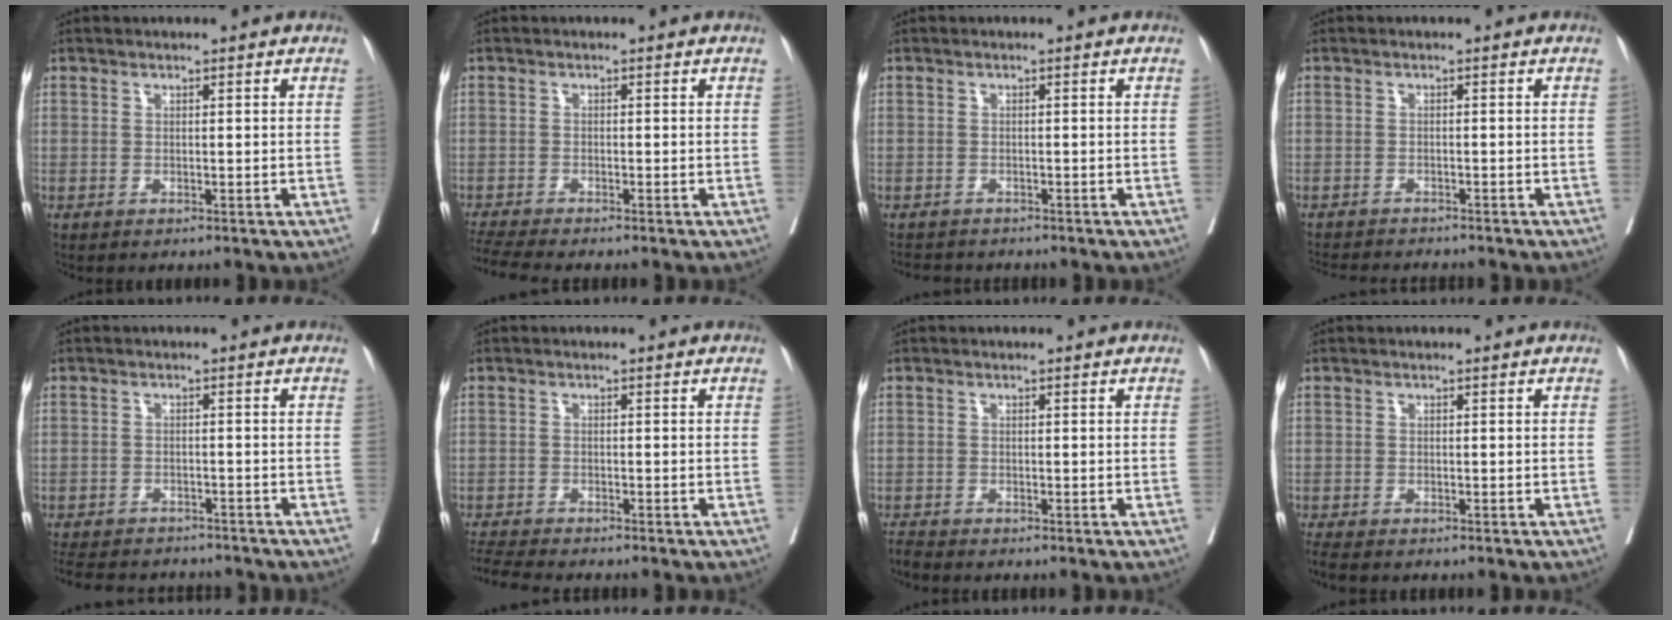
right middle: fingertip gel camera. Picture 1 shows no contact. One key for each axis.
{"total": 4.0, "fx": -3.6, "fy": -0.8, "fz": 1.3, "tx": -0.028, "ty": -0.016, "tz": -0.067}
{"total": 3.4, "fx": -3.2, "fy": 1.2, "fz": 0.5, "tx": -0.009, "ty": -0.008, "tz": -0.049}
{"total": 7.6, "fx": -7.2, "fy": 0.9, "fz": 2.4, "tx": -0.035, "ty": -0.011, "tz": -0.104}
{"total": 13.0, "fx": -11.6, "fy": 4.0, "fz": 4.2, "tx": -0.093, "ty": -0.002, "tz": -0.154}
{"total": 4.6, "fx": -4.4, "fy": -0.4, "fz": 1.2, "tx": -0.022, "ty": -0.017, "tz": -0.077}
{"total": 1.8, "fx": -1.8, "fy": -0.2, "fz": 0.1, "tx": -0.004, "ty": -0.010, "tz": -0.034}
{"total": 2.7, "fx": -2.4, "fy": 0.5, "fz": 1.3, "tx": -0.023, "ty": -0.008, "tz": -0.039}